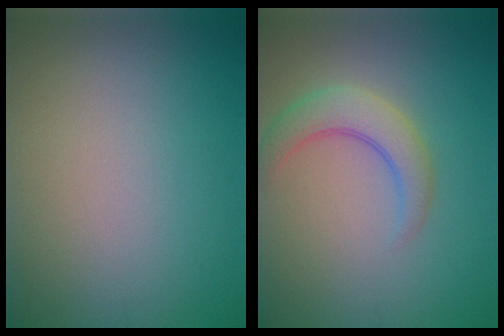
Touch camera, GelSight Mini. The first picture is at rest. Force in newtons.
{"total": 3.4, "press": 3.4, "slide": 0.3}